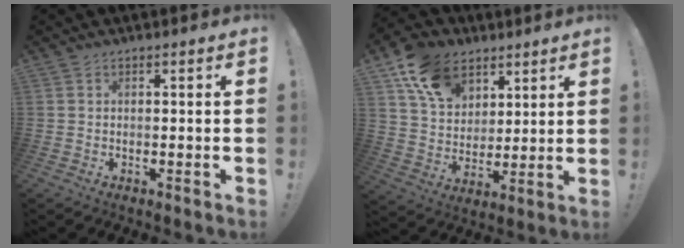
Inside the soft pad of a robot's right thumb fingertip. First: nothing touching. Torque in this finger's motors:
{"motor_torque": [1.20, 1.45, 0.90, 0.38, 0.30]}